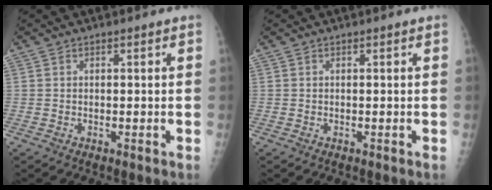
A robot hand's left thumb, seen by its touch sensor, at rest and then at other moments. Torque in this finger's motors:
{"motor_torque": [0.00, 0.00, 0.00, 0.00, 0.00]}